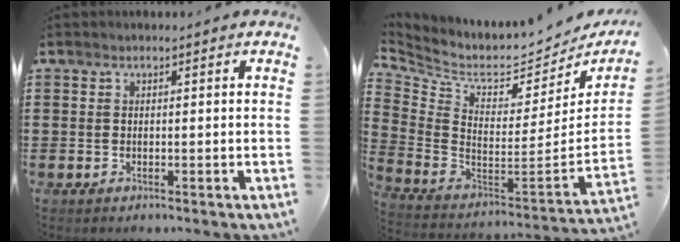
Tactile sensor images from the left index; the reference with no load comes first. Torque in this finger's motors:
{"motor_torque": [1.10, -1.04, 0.09, 0.02]}